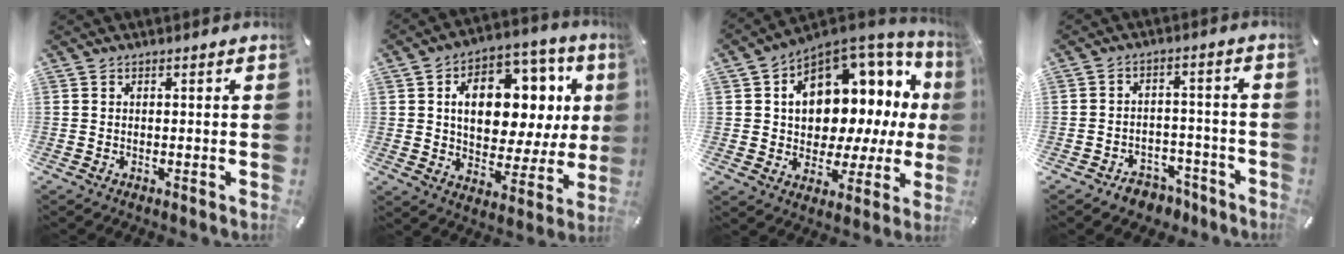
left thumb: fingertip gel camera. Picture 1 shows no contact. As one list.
[{"total": 16.0, "force": [4.2, 10.8, 11.0], "torque": [-0.161, -0.019, 0.076]}, {"total": 12.8, "force": [3.8, 9.8, 7.3], "torque": [-0.095, -0.053, 0.068]}, {"total": 6.0, "force": [-4.0, 4.0, 1.9], "torque": [-0.021, 0.030, -0.067]}]